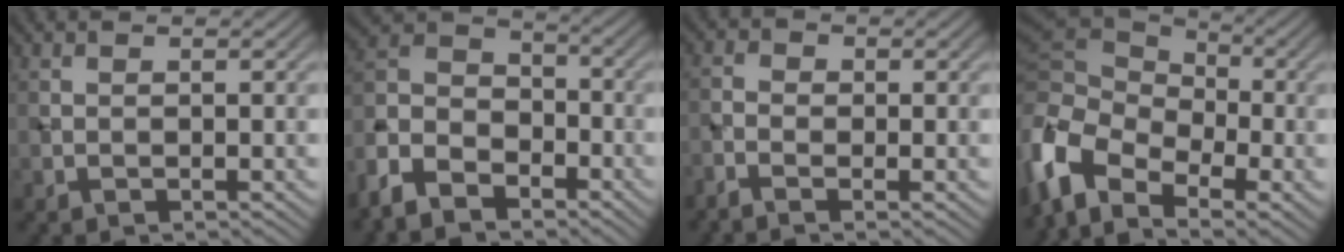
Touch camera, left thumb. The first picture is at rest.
{"total": 10.8, "force": [-7.2, 6.0, 5.4], "torque": [-0.141, -0.014, -0.161]}
{"total": 2.5, "force": [-1.4, 1.3, 1.5], "torque": [-0.033, 0.002, -0.038]}
{"total": 13.8, "force": [-5.0, 8.9, 9.3], "torque": [-0.265, -0.024, -0.087]}